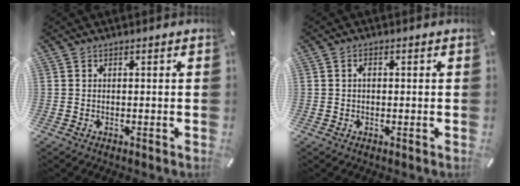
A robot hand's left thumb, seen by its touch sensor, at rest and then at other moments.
{"total": 1.3, "force": [0.1, 0.7, 1.0], "torque": [-0.021, 0.004, 0.001]}